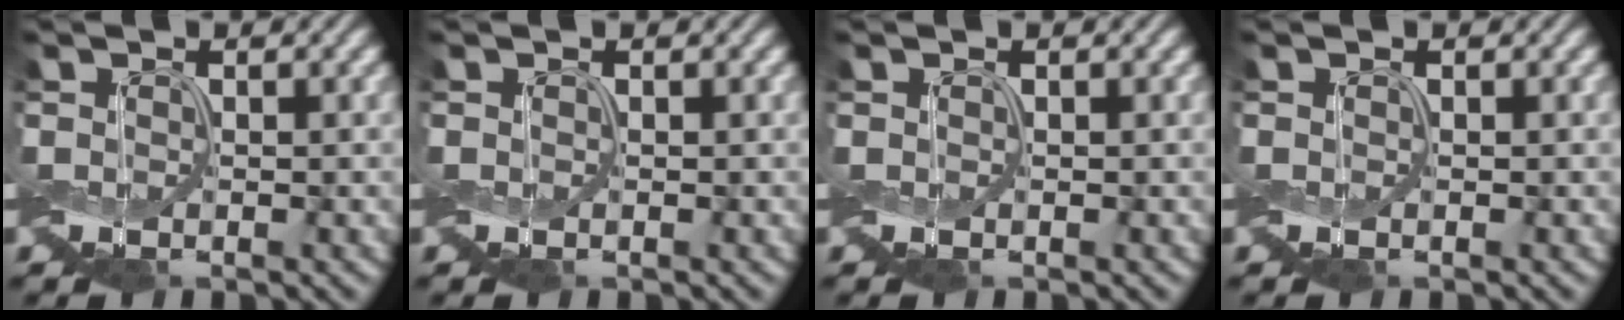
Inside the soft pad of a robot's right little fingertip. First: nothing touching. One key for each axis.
{"total": 0.0}
{"total": 0.0}
{"total": 0.0}